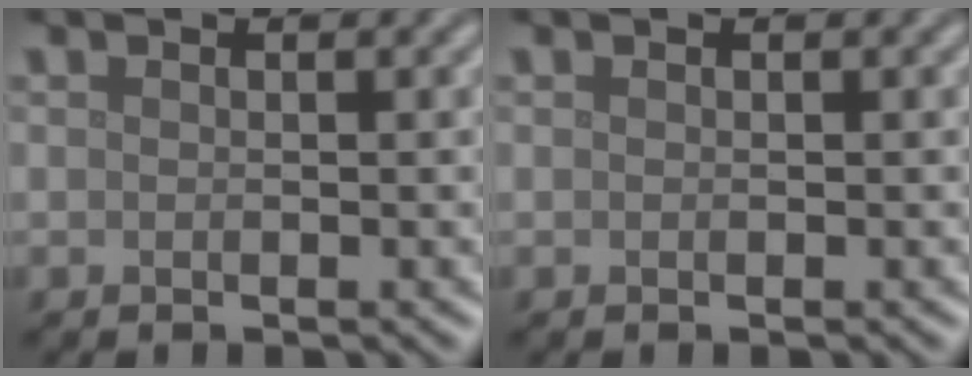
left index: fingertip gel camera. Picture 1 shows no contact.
{"total": 0.0}